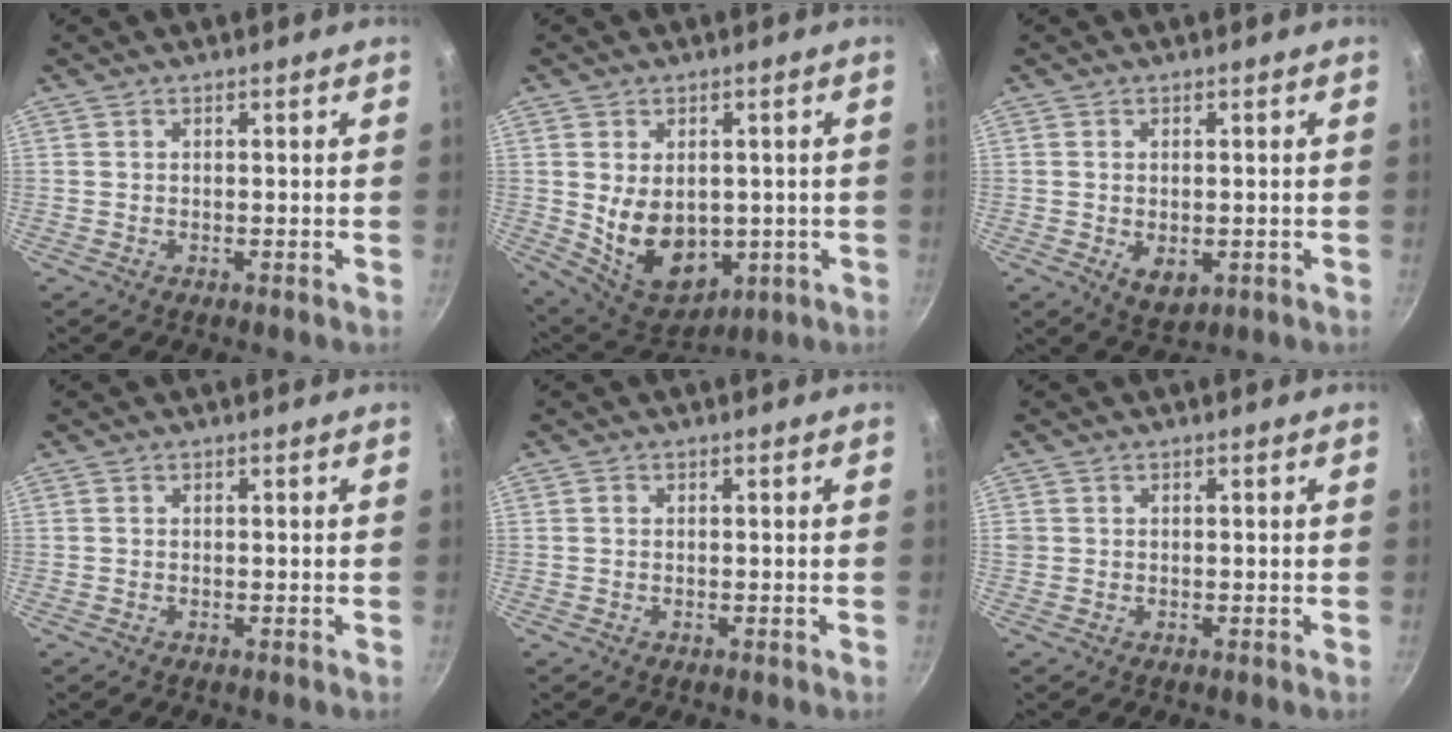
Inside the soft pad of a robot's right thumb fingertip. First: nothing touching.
{"total": 13.3, "force": [-0.3, 9.4, 9.3], "torque": [-0.121, -0.021, 0.027]}
{"total": 4.8, "force": [-0.8, 3.1, 3.6], "torque": [-0.055, -0.014, -0.007]}
{"total": 0.0}
{"total": 0.5, "force": [0.0, 0.5, 0.2], "torque": [-0.003, 0.004, -0.002]}
{"total": 0.9, "force": [0.1, 0.9, 0.2], "torque": [-0.003, 0.003, 0.000]}